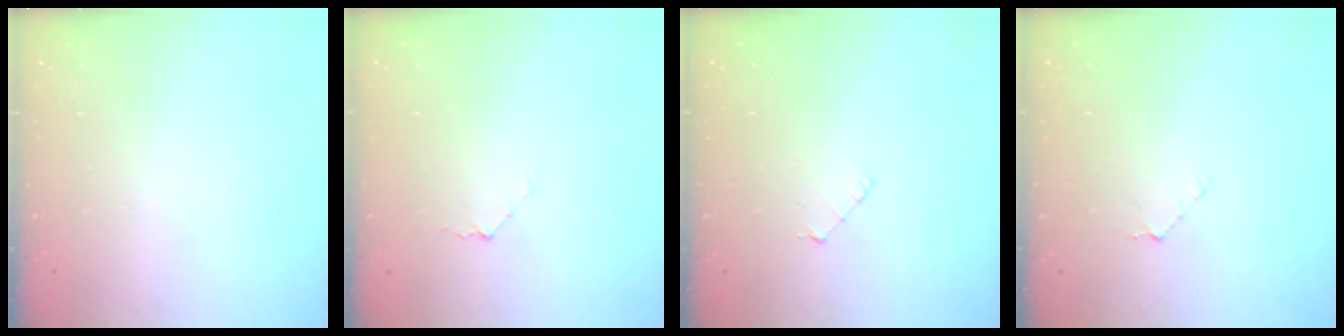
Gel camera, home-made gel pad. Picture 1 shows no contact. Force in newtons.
{"total": 3.9, "press": 3.8, "slide": 0.3}
{"total": 2.9, "press": 2.9, "slide": 0.2}
{"total": 4.0, "press": 4.0, "slide": 0.3}